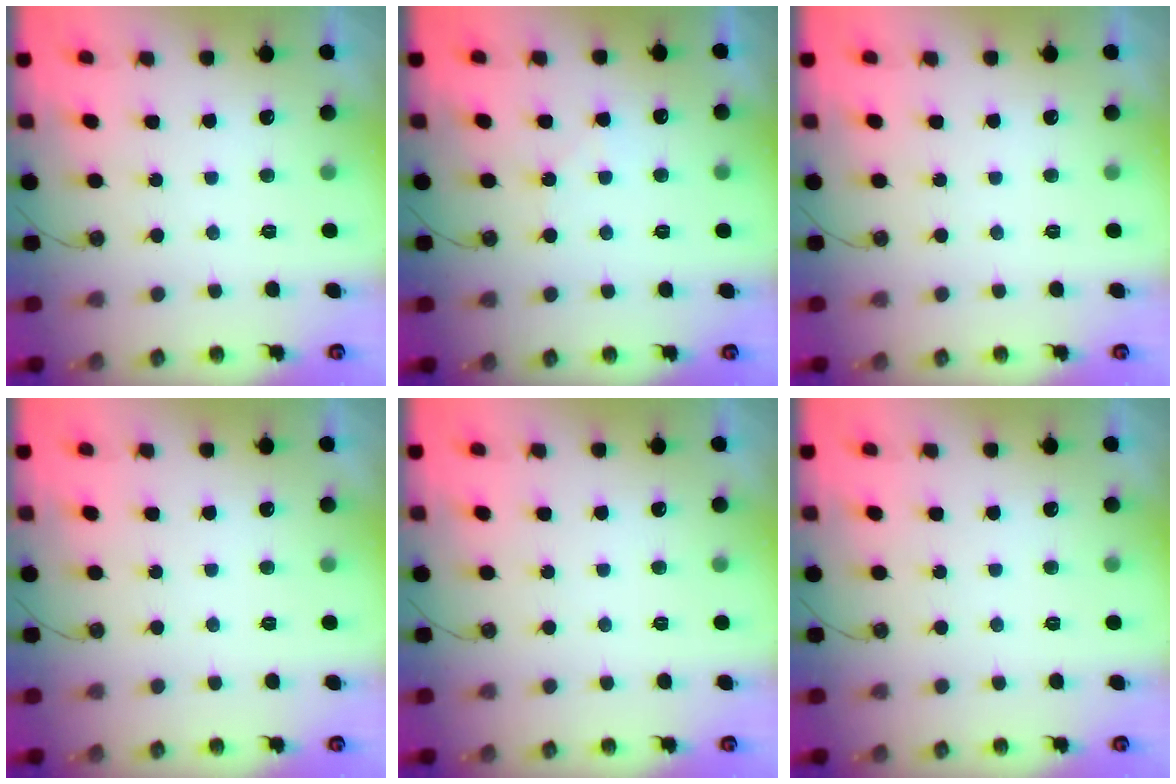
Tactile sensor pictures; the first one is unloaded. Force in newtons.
{"total": 5.4, "press": 5.3, "slide": 0.8}
{"total": 0.0}
{"total": 0.0}
{"total": 0.0}
{"total": 0.0}